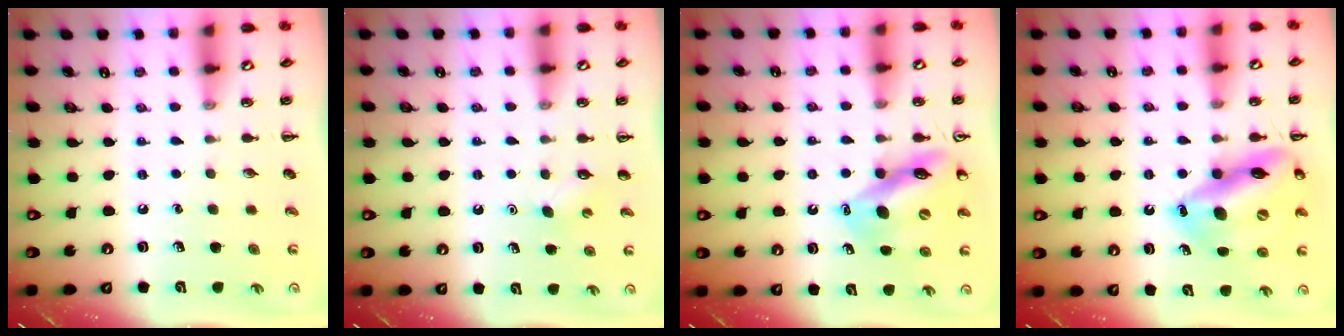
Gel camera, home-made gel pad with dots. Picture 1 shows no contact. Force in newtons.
{"total": 2.8, "press": 2.7, "slide": 0.8}
{"total": 12.1, "press": 11.4, "slide": 4.0}
{"total": 17.9, "press": 17.6, "slide": 3.5}